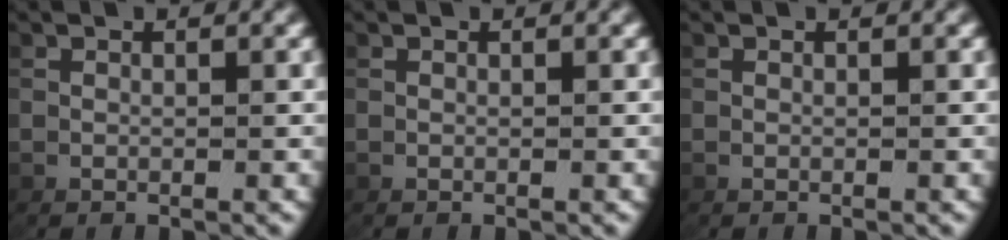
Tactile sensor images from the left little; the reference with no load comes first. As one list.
[{"total": 0.0}, {"total": 0.0}]